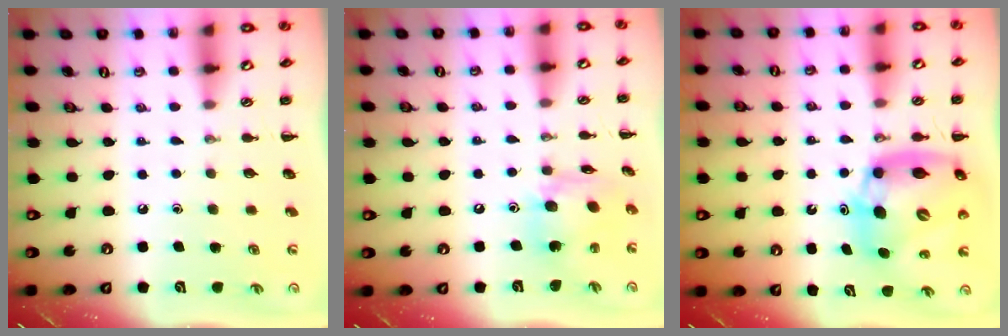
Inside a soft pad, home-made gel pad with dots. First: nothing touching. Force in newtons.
{"total": 11.4, "press": 11.3, "slide": 0.9}
{"total": 14.0, "press": 13.5, "slide": 4.0}